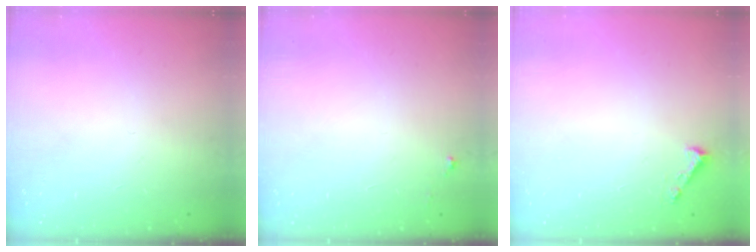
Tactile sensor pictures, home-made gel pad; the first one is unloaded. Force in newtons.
{"total": 3.9, "press": 3.9, "slide": 0.4}
{"total": 1.6, "press": 1.6, "slide": 0.1}